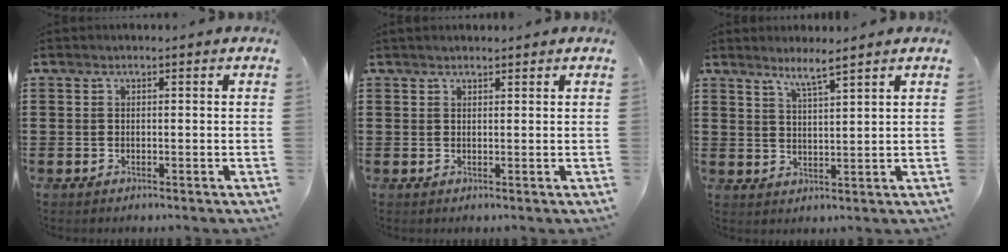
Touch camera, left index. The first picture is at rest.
{"total": 1.0, "force": [0.9, 0.3, 0.2], "torque": [-0.005, 0.001, 0.019]}
{"total": 3.8, "force": [3.3, -0.5, 1.8], "torque": [-0.044, -0.008, 0.057]}